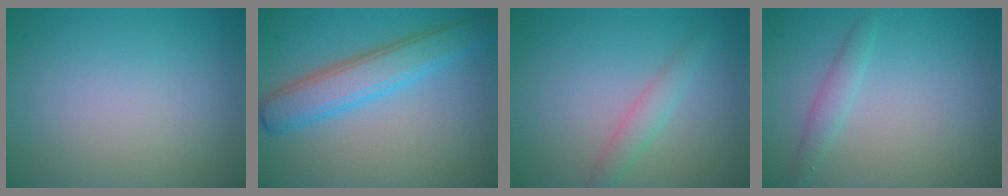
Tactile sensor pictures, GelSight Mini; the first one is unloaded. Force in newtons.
{"total": 4.9, "press": 4.9, "slide": 0.2}
{"total": 1.9, "press": 1.9, "slide": 0.0}
{"total": 1.5, "press": 1.5, "slide": 0.1}